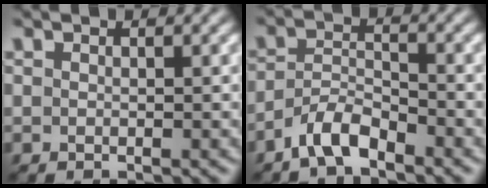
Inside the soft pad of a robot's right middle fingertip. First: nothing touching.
{"total": 3.5, "force": [-2.7, 1.0, 1.9], "torque": [-0.036, 0.010, -0.059]}